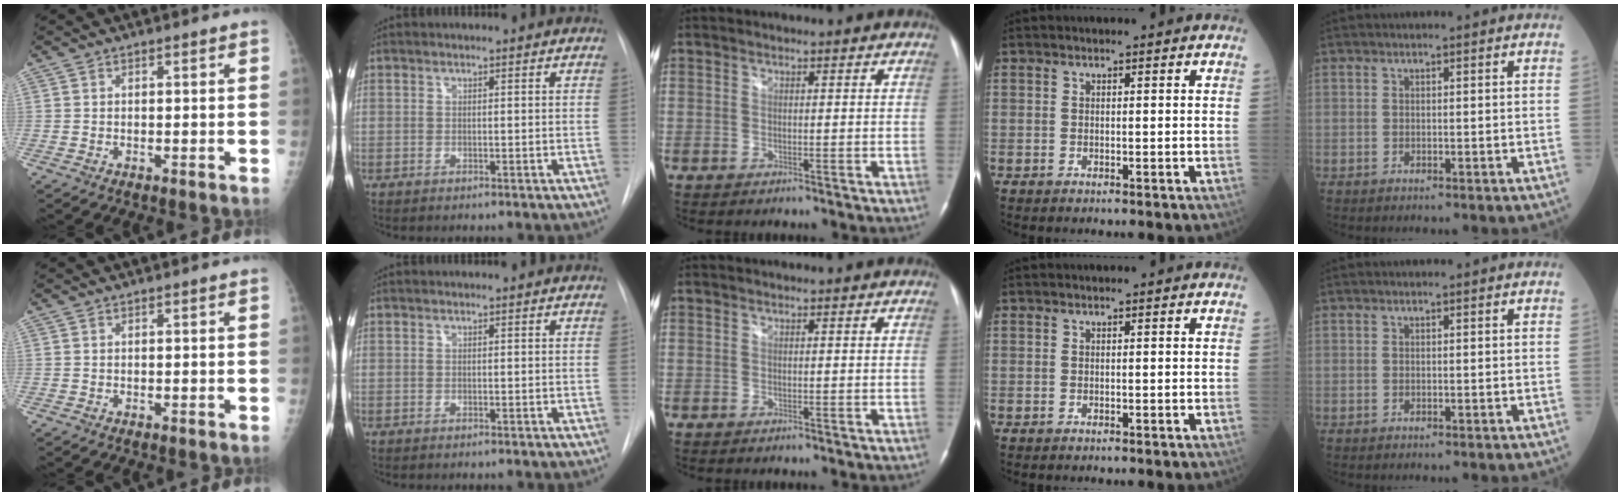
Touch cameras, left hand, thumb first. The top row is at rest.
{}